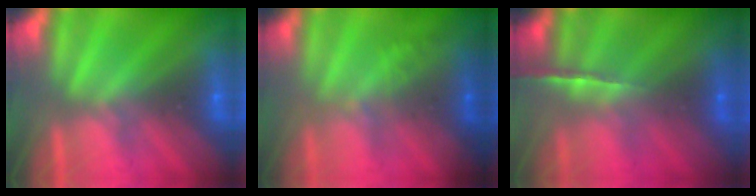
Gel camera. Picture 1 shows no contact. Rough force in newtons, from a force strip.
{"total": 1.9}
{"total": 1.7}